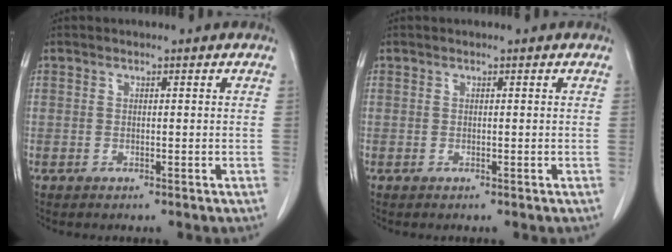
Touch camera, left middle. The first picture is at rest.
{"total": 0.0}